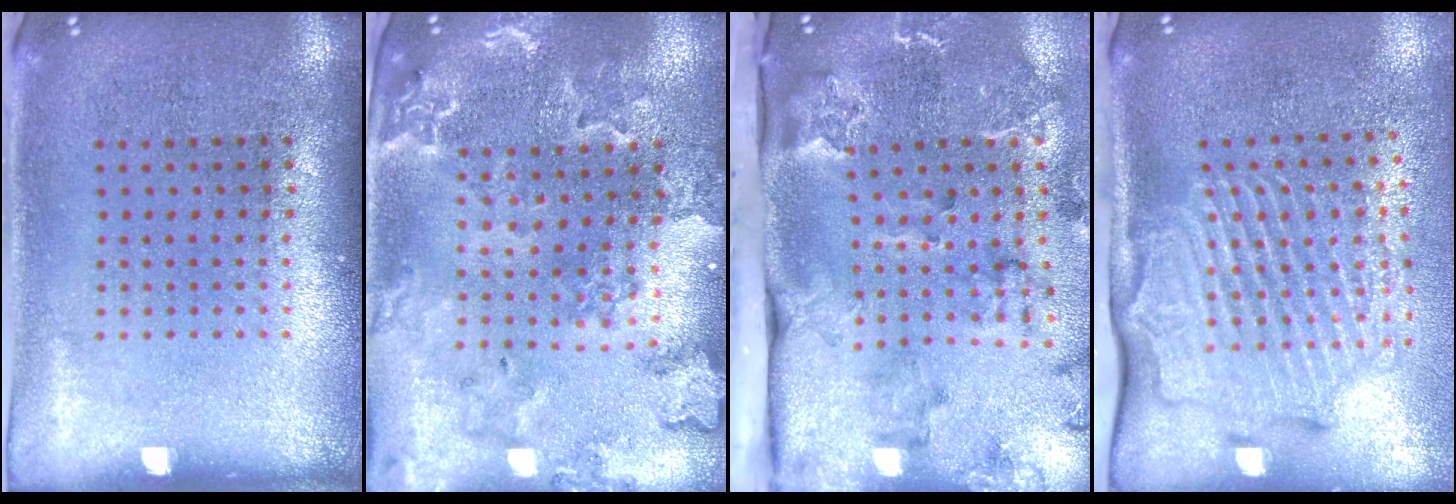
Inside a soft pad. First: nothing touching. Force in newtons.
{"total": 1.8, "press": 1.8, "slide": 0.3}
{"total": 2.8, "press": 2.4, "slide": 1.5}
{"total": 2.9, "press": 2.3, "slide": 1.8}